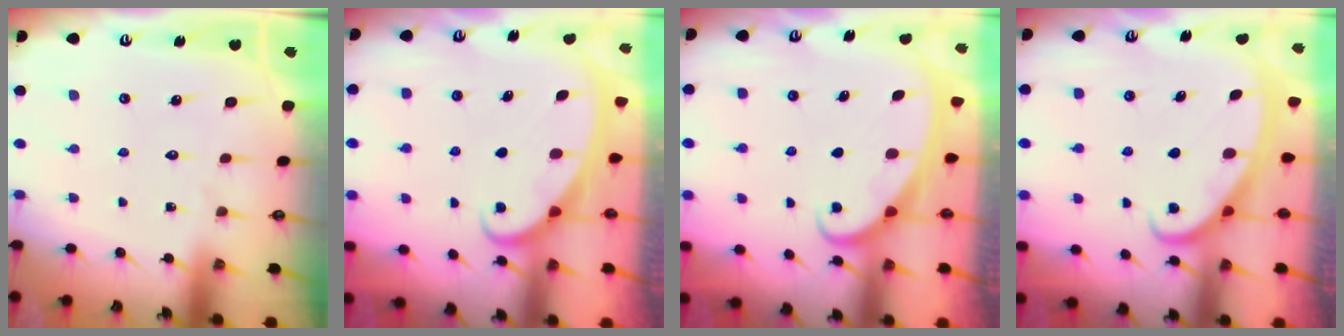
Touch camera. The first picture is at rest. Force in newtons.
{"total": 2.3, "press": 2.3, "slide": 0.3}
{"total": 2.1, "press": 2.1, "slide": 0.4}
{"total": 2.9, "press": 2.9, "slide": 0.3}